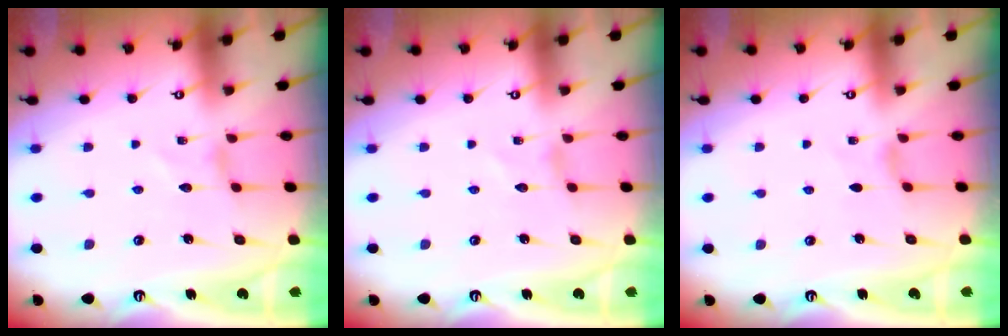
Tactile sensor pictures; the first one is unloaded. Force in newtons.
{"total": 0.0}
{"total": 1.2, "press": 1.2, "slide": 0.4}